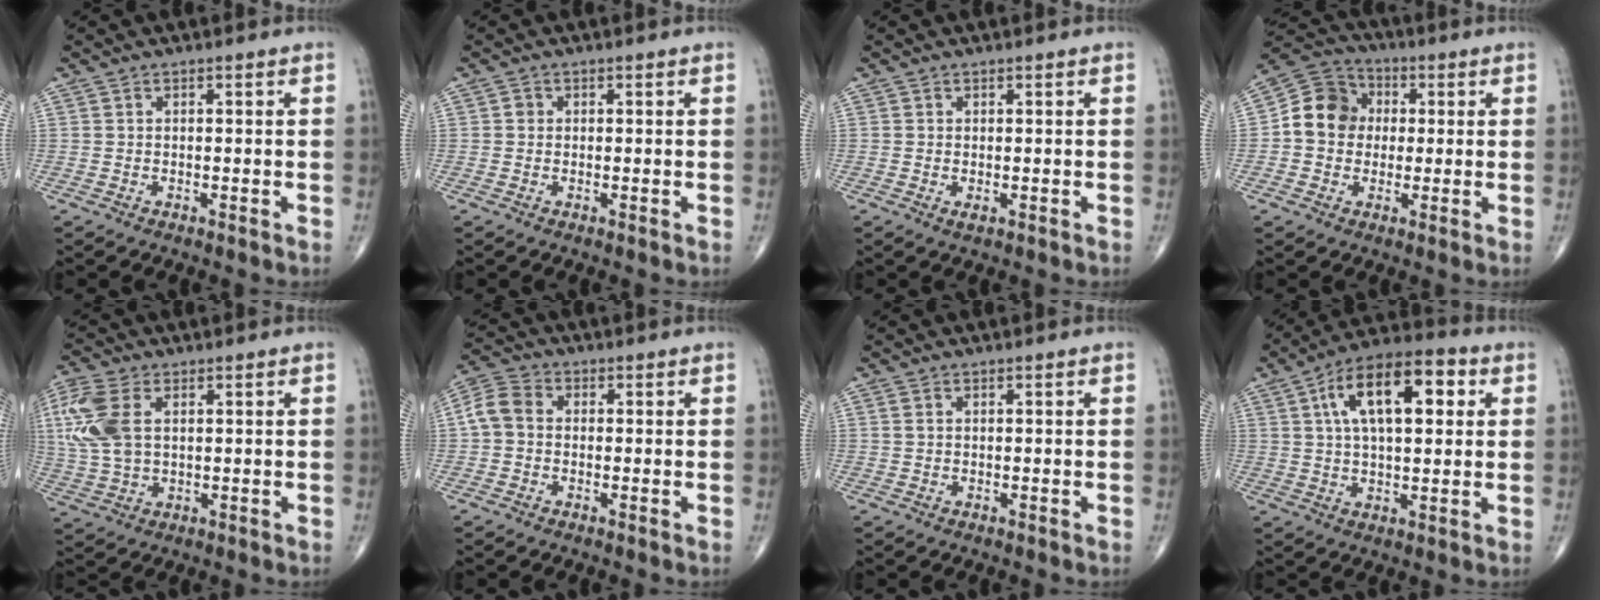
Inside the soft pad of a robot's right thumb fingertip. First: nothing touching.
{"total": 0.9, "force": [0.0, 0.8, 0.3], "torque": [0.001, 0.002, -0.001]}
{"total": 0.8, "force": [-0.1, 0.4, 0.7], "torque": [-0.008, -0.003, -0.001]}
{"total": 10.3, "force": [0.6, 8.9, 5.0], "torque": [-0.067, 0.025, -0.004]}
{"total": 11.9, "force": [3.0, 7.0, 9.1], "torque": [-0.233, 0.006, 0.065]}
{"total": 5.6, "force": [-0.1, 4.4, 3.5], "torque": [-0.068, 0.019, -0.012]}
{"total": 0.8, "force": [0.3, 0.5, 0.6], "torque": [-0.016, 0.008, 0.010]}
{"total": 16.2, "force": [4.7, 7.5, 13.6], "torque": [-0.207, 0.017, 0.070]}